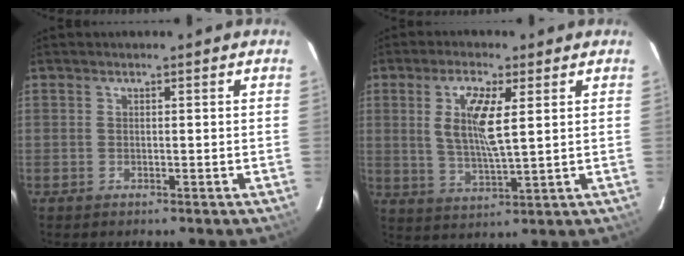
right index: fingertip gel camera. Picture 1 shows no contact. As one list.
[{"total": 8.7, "force": [2.3, 2.1, 8.2], "torque": [-0.155, -0.004, 0.047]}]